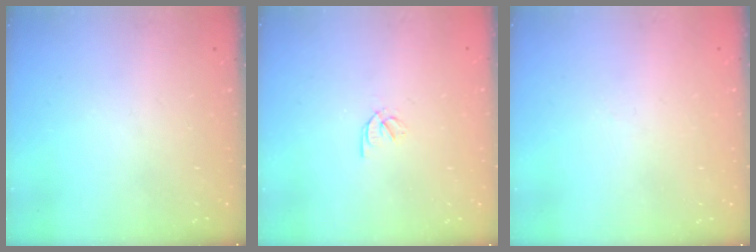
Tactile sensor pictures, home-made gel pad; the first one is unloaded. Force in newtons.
{"total": 1.9, "press": 1.9, "slide": 0.3}
{"total": 1.8, "press": 1.6, "slide": 0.6}